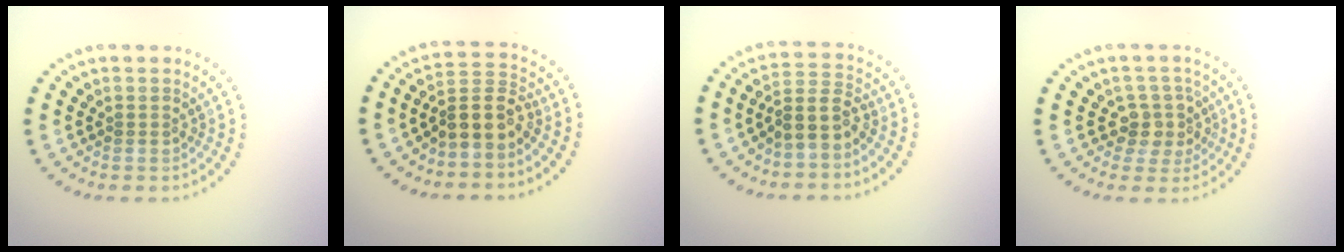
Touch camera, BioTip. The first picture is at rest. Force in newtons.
{"total": 3.4, "press": 2.7, "slide": 2.2}
{"total": 2.9, "press": 2.4, "slide": 1.7}
{"total": 3.0, "press": 2.4, "slide": 1.7}